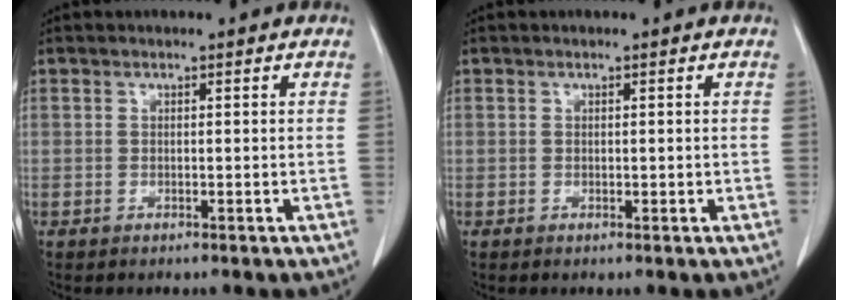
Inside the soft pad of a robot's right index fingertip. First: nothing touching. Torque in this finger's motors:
{"motor_torque": [-0.18, 0.33, -0.08, 0.00]}